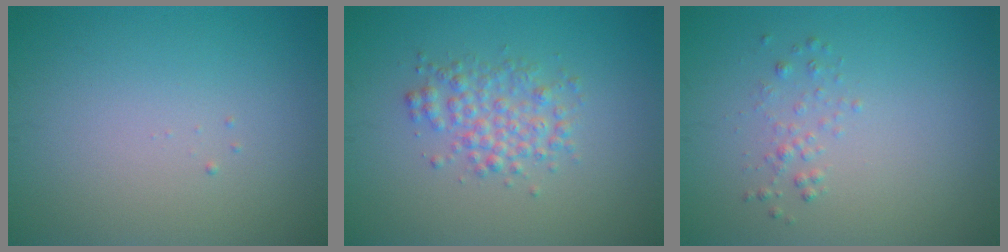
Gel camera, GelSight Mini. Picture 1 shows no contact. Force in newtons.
{"total": 2.7, "press": 2.7, "slide": 0.0}
{"total": 1.0, "press": 1.0, "slide": 0.0}